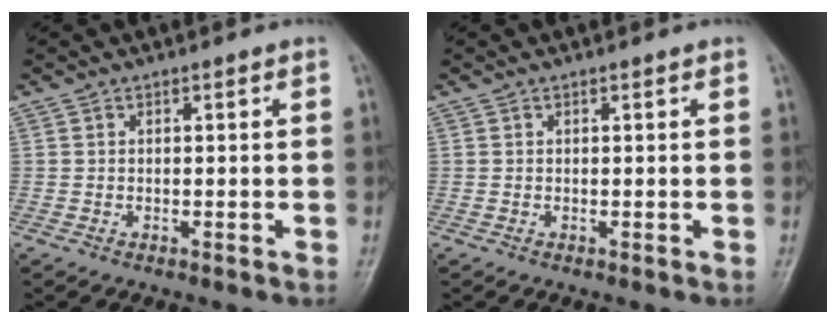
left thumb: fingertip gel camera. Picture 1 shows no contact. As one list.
[{"total": 0.0}]